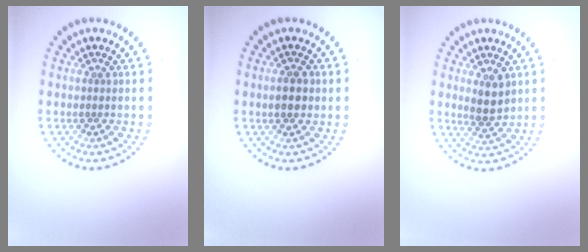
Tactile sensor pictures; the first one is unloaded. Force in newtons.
{"total": 1.9, "press": 1.9, "slide": 0.2}
{"total": 2.6, "press": 2.5, "slide": 0.9}